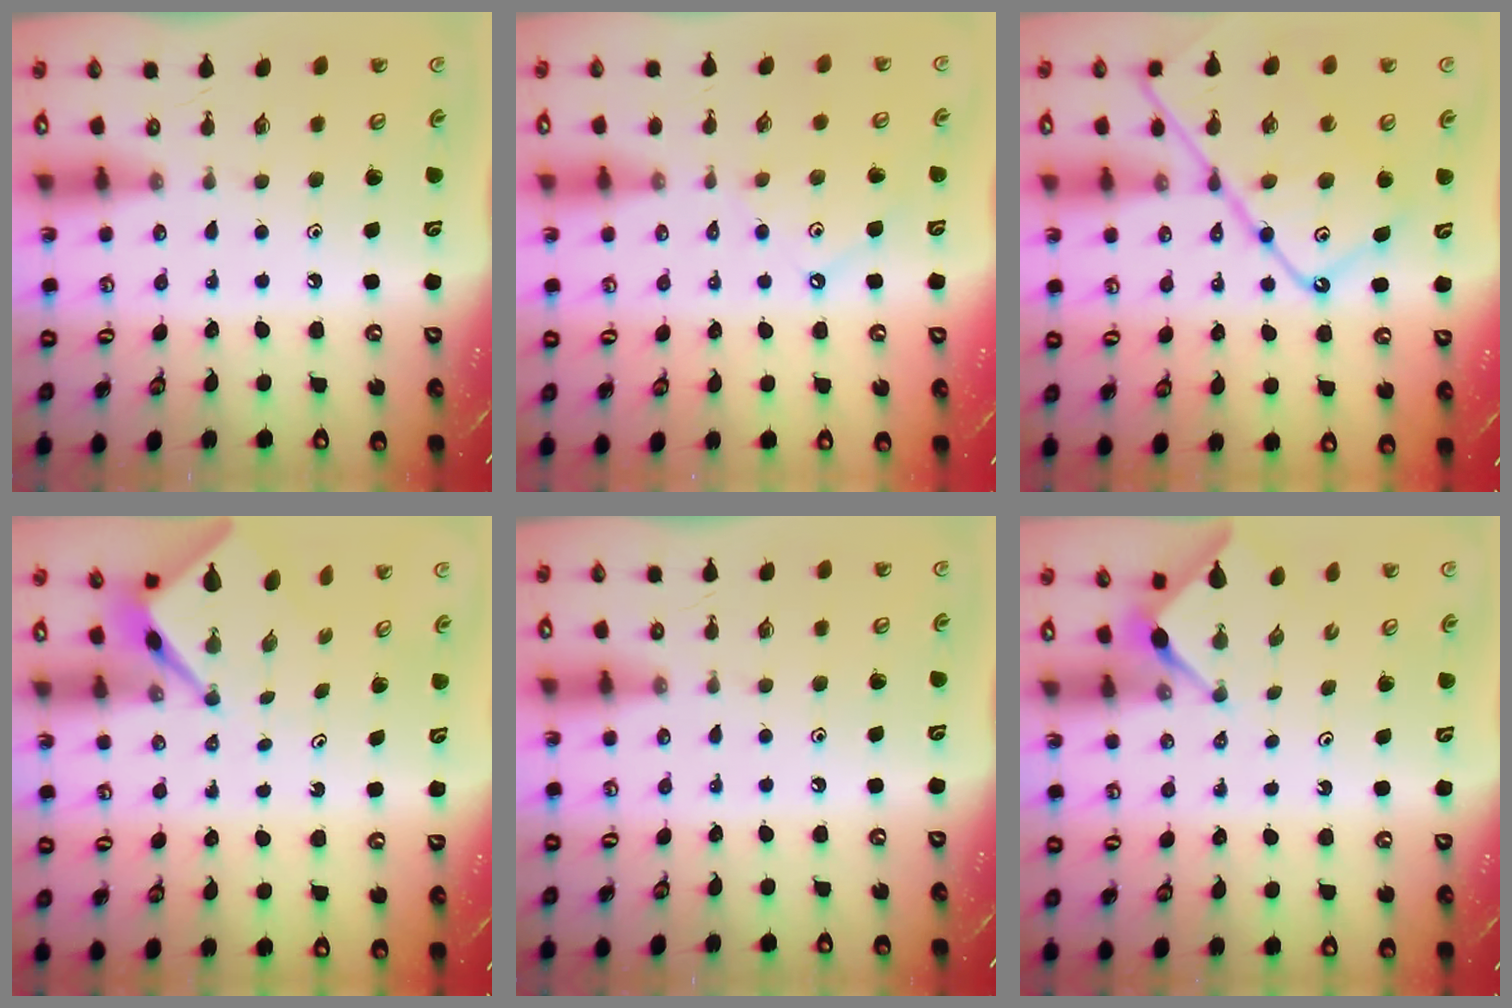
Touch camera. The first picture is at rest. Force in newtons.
{"total": 2.5, "press": 2.5, "slide": 0.4}
{"total": 17.1, "press": 17.1, "slide": 1.5}
{"total": 3.0, "press": 3.0, "slide": 0.2}
{"total": 0.0}
{"total": 2.9, "press": 2.9, "slide": 0.4}